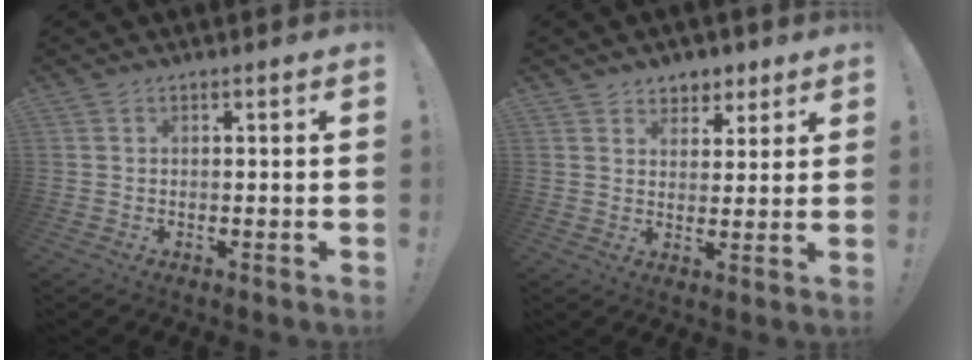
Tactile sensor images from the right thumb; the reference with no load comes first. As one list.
[{"total": 5.9, "force": [4.0, 4.3, 0.6], "torque": [0.005, -0.032, 0.077]}]